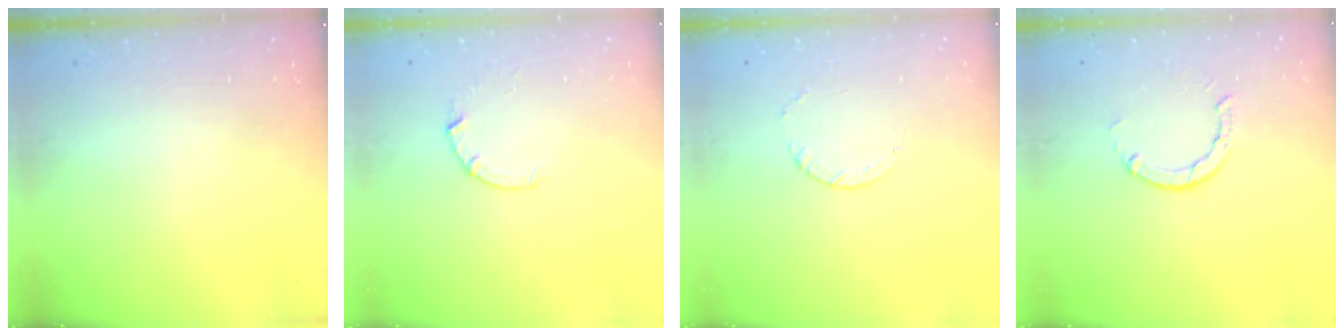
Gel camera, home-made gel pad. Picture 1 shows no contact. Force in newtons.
{"total": 2.6, "press": 2.6, "slide": 0.4}
{"total": 2.4, "press": 2.4, "slide": 0.3}
{"total": 3.2, "press": 3.1, "slide": 0.4}